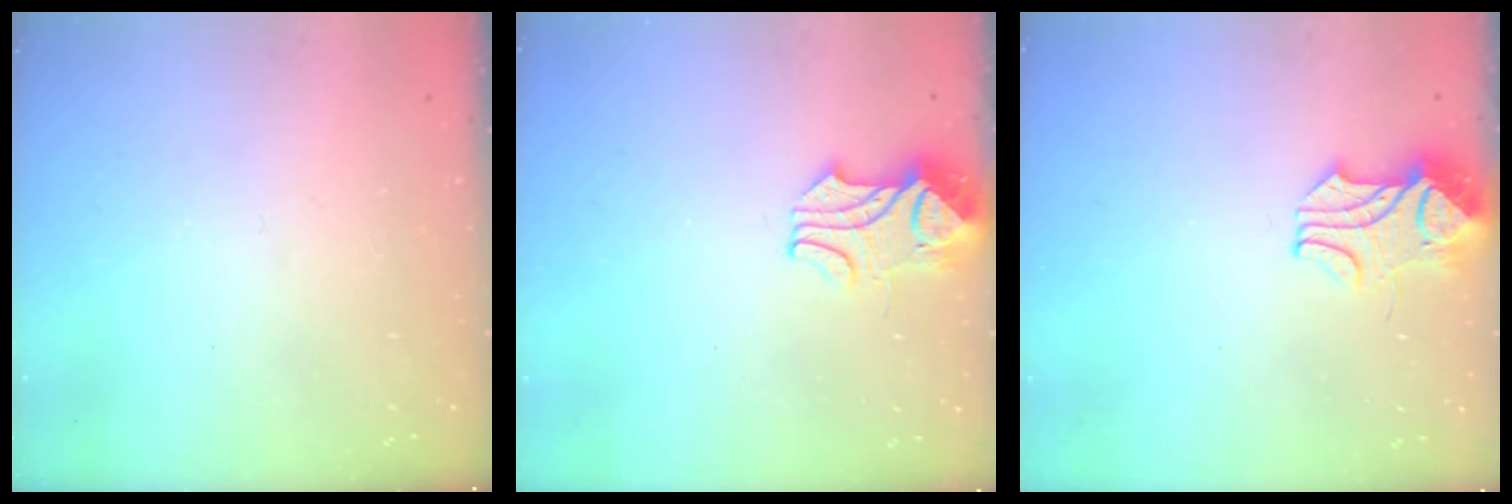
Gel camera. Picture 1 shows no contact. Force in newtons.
{"total": 2.4, "press": 2.3, "slide": 0.8}
{"total": 2.4, "press": 2.2, "slide": 1.0}